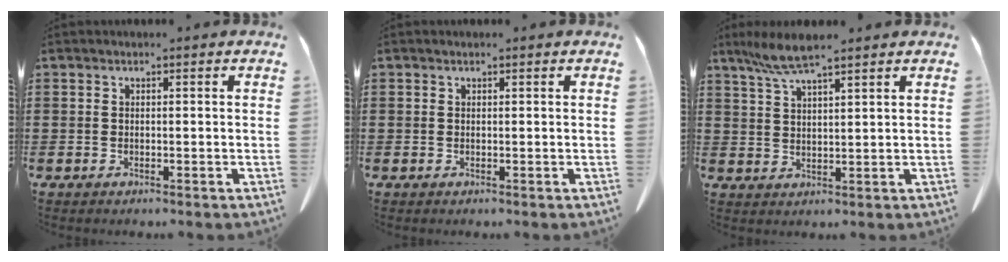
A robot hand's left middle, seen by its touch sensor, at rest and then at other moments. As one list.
[{"total": 0.0}, {"total": 5.7, "force": [4.1, 0.7, 3.9], "torque": [-0.086, -0.002, 0.075]}]